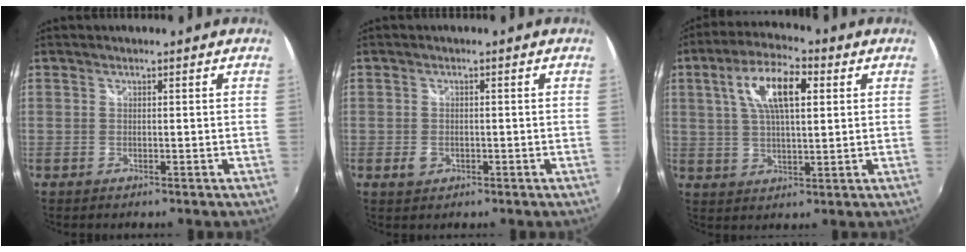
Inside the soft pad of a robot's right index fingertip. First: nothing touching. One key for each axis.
{"total": 2.6, "fx": -0.9, "fy": 2.0, "fz": 1.5, "tx": -0.027, "ty": -0.002, "tz": -0.012}
{"total": 11.1, "fx": 3.6, "fy": 4.2, "fz": 9.6, "tx": -0.180, "ty": 0.021, "tz": 0.062}